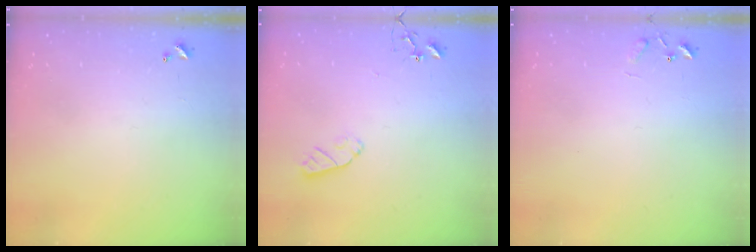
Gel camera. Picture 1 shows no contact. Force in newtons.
{"total": 5.5, "press": 5.5, "slide": 0.5}
{"total": 5.8, "press": 5.8, "slide": 0.5}